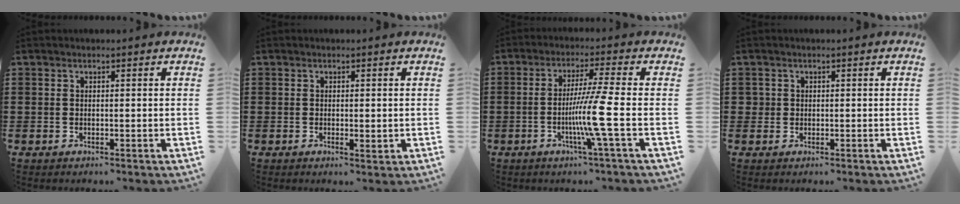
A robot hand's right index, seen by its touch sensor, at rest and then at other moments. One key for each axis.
{"total": 1.1, "fx": 0.0, "fy": 0.4, "fz": 1.0, "tx": -0.020, "ty": -0.001, "tz": 0.000}
{"total": 8.3, "fx": -2.1, "fy": -1.3, "fz": 8.0, "tx": -0.150, "ty": -0.020, "tz": -0.046}
{"total": 1.1, "fx": 0.2, "fy": 1.1, "fz": 0.1, "tx": -0.005, "ty": 0.007, "tz": 0.003}